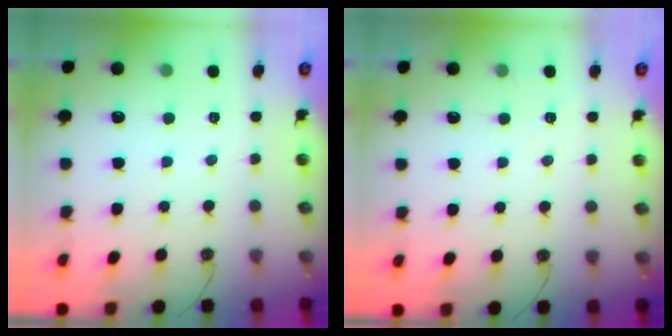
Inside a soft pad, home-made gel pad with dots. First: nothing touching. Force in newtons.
{"total": 5.7, "press": 3.8, "slide": 4.2}